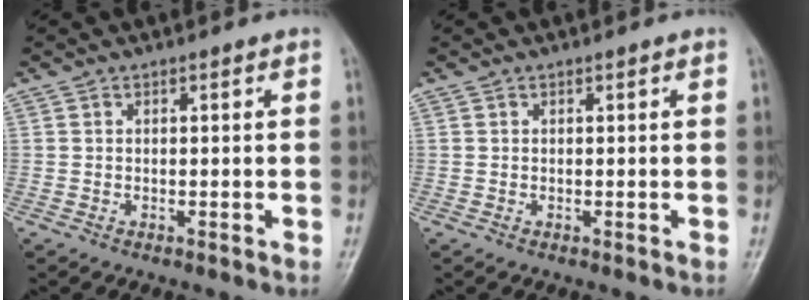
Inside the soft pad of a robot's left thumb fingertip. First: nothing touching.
{"total": 0.0}